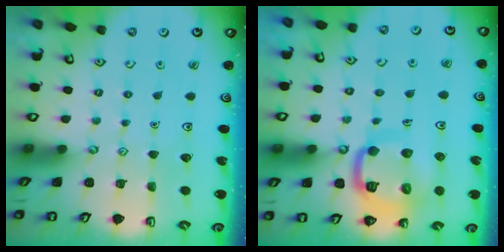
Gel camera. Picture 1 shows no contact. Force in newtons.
{"total": 14.9, "press": 14.8, "slide": 1.6}